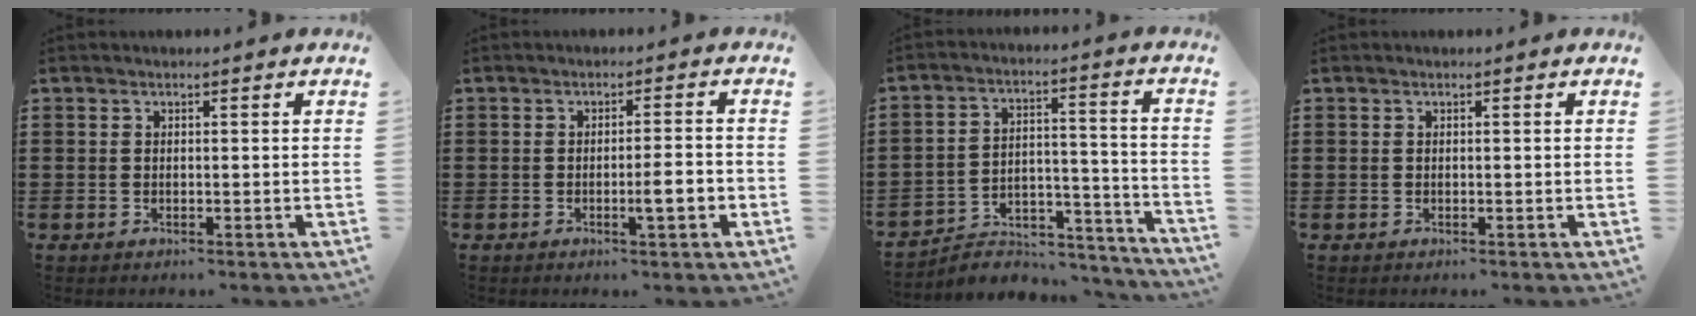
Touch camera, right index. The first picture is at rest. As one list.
[{"total": 4.1, "force": [-1.3, 0.5, 3.8], "torque": [-0.062, -0.001, -0.022]}, {"total": 4.9, "force": [-4.6, 1.6, 1.0], "torque": [-0.018, 0.008, -0.089]}, {"total": 0.0}]